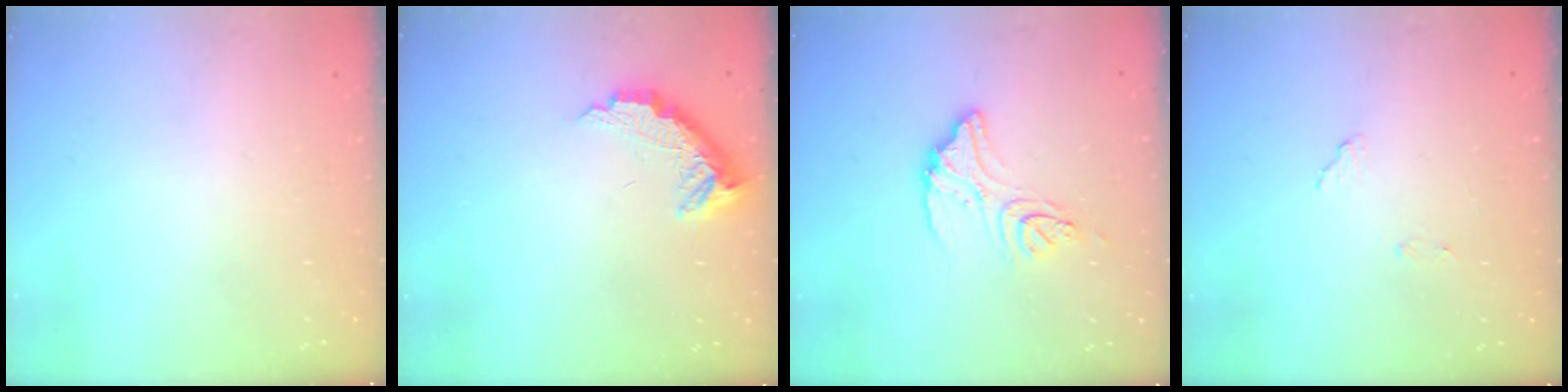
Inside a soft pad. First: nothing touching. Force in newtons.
{"total": 11.1, "press": 11.1, "slide": 0.3}
{"total": 11.8, "press": 11.8, "slide": 0.4}
{"total": 8.3, "press": 8.3, "slide": 0.8}